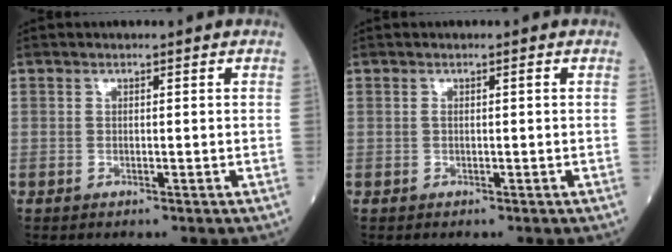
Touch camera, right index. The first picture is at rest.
{"total": 0.6, "force": [0.0, 0.1, 0.6], "torque": [-0.012, 0.000, 0.001]}